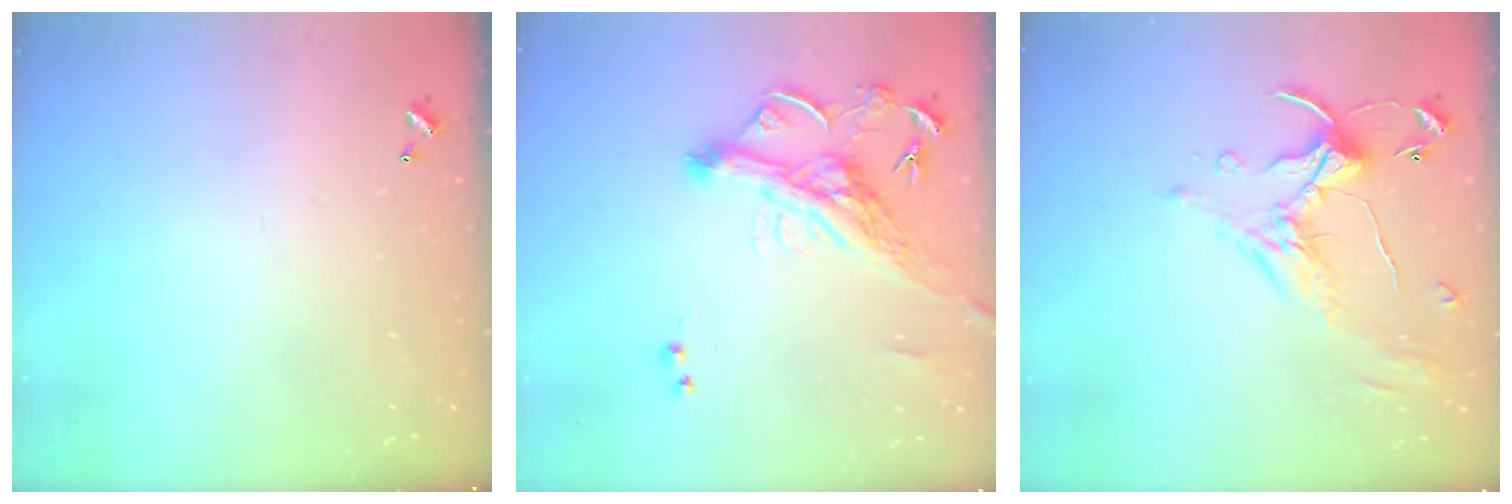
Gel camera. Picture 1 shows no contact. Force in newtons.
{"total": 6.5, "press": 6.3, "slide": 1.6}
{"total": 1.3, "press": 0.8, "slide": 1.0}